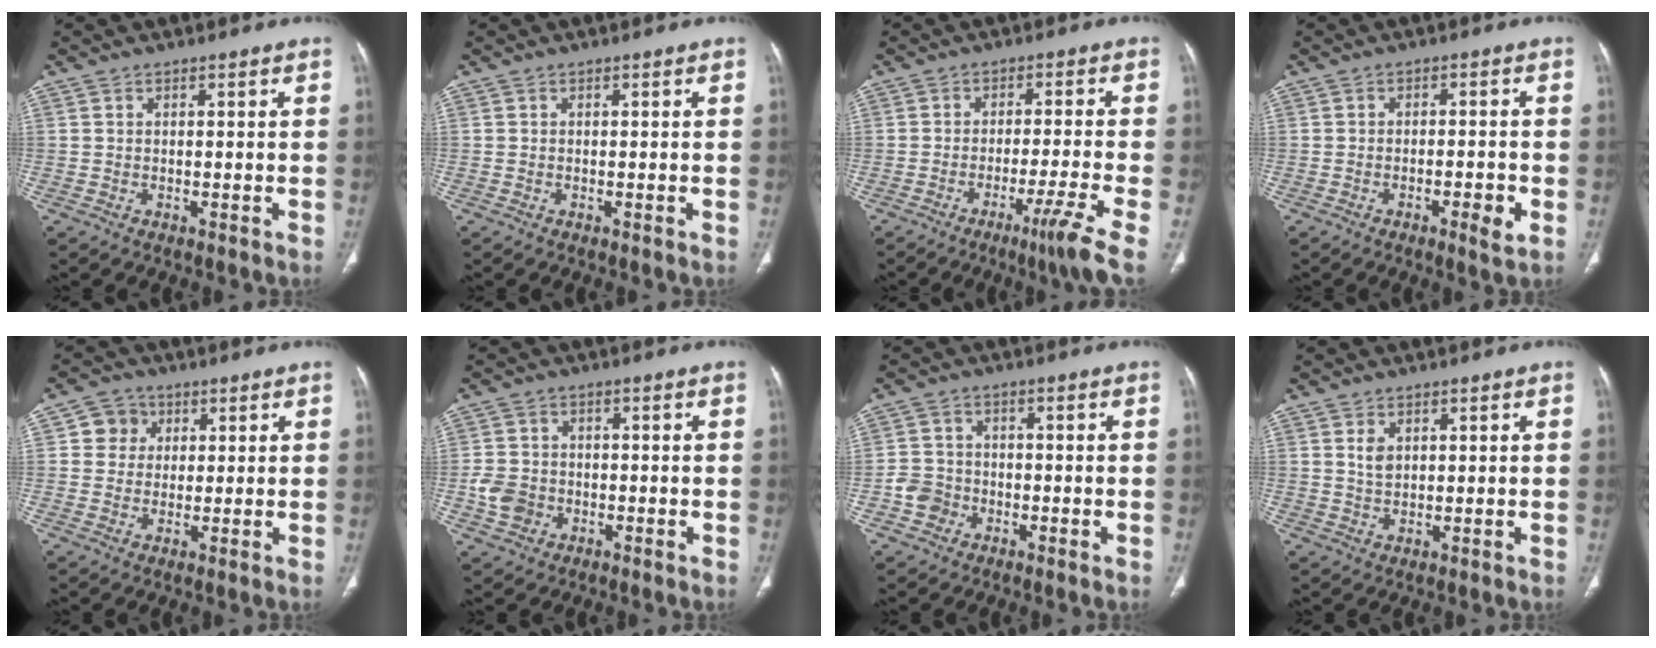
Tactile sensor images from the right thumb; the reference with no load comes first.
{"total": 0.0}
{"total": 7.8, "force": [-4.4, -1.0, 6.3], "torque": [-0.107, 0.007, -0.073]}
{"total": 4.1, "force": [-1.7, 1.1, 3.6], "torque": [-0.059, 0.005, -0.025]}
{"total": 4.7, "force": [1.3, 4.5, 0.9], "torque": [0.012, 0.004, 0.016]}
{"total": 5.2, "force": [-1.6, 4.4, 2.3], "torque": [-0.035, 0.015, -0.028]}
{"total": 4.5, "force": [-1.8, 4.0, 1.1], "torque": [-0.001, 0.020, -0.038]}
{"total": 2.5, "force": [1.0, 1.7, 1.7], "torque": [-0.026, -0.004, 0.023]}